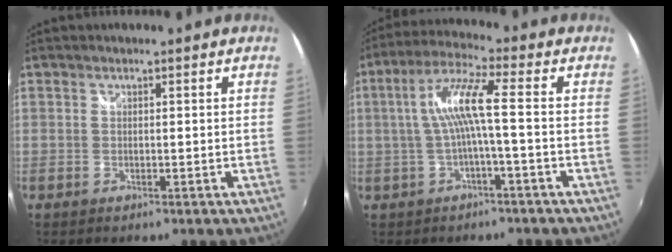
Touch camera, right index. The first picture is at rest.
{"total": 8.0, "force": [-0.8, 0.0, 7.9], "torque": [-0.165, 0.012, -0.009]}